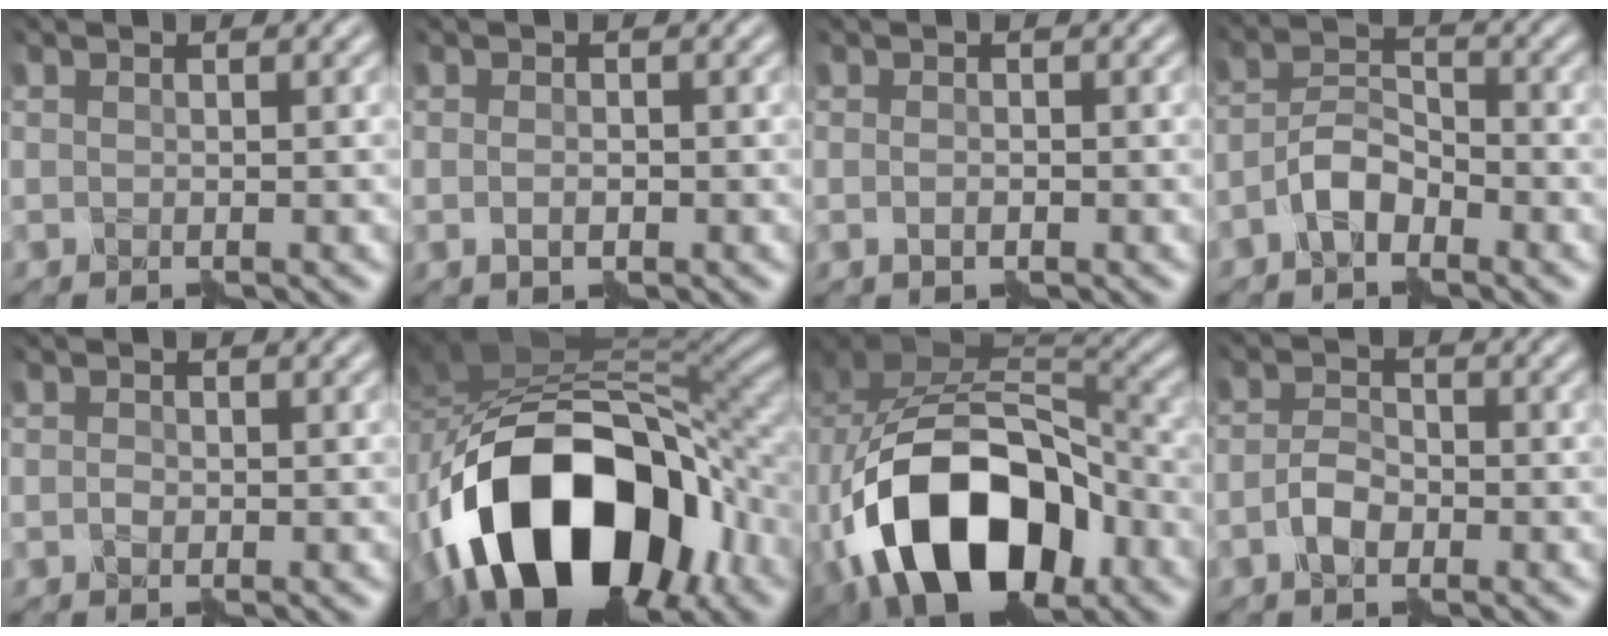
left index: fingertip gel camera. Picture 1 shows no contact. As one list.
[{"total": 1.2, "force": [-0.5, 0.5, 0.9], "torque": [-0.015, 0.002, -0.008]}, {"total": 0.9, "force": [-0.5, 0.4, 0.6], "torque": [-0.010, 0.002, -0.009]}, {"total": 3.7, "force": [-2.5, 1.7, 2.1], "torque": [-0.037, 0.011, -0.057]}, {"total": 0.8, "force": [-0.5, 0.5, 0.4], "torque": [-0.007, 0.000, -0.015]}, {"total": 16.8, "force": [-6.6, 10.0, 11.7], "torque": [-0.205, -0.015, -0.111]}, {"total": 15.1, "force": [-5.9, 8.9, 10.6], "torque": [-0.187, 0.004, -0.110]}, {"total": 2.6, "force": [-1.4, 1.4, 1.6], "torque": [-0.031, 0.005, -0.035]}]